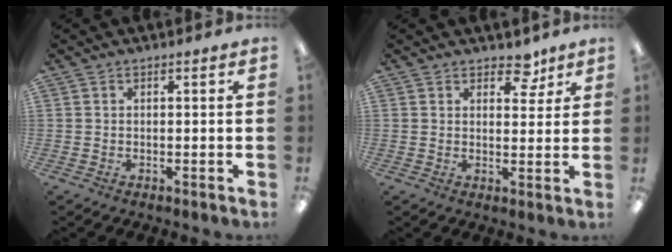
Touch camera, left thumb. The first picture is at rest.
{"total": 5.4, "force": [3.9, 2.9, 2.3], "torque": [-0.008, -0.022, 0.062]}